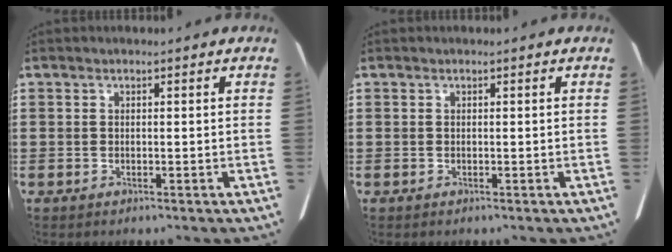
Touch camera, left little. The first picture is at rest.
{"total": 0.0}